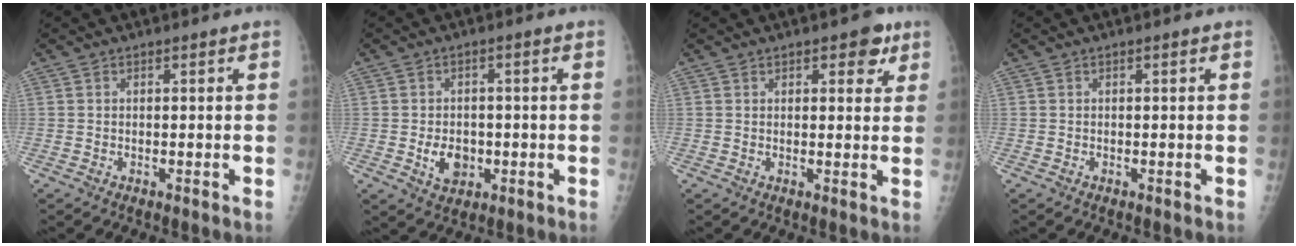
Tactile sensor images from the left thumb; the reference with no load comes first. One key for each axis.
{"total": 5.3, "fx": -1.2, "fy": 3.9, "fz": 3.3, "tx": -0.036, "ty": 0.002, "tz": -0.012}
{"total": 4.5, "fx": 2.4, "fy": 2.3, "fz": 2.9, "tx": -0.011, "ty": -0.007, "tz": 0.024}
{"total": 0.0}